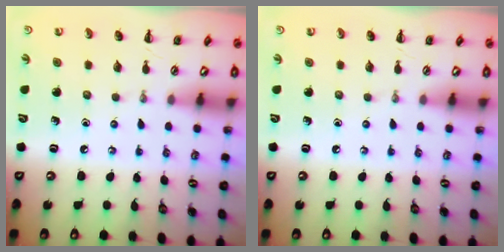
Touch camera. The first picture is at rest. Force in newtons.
{"total": 0.0}